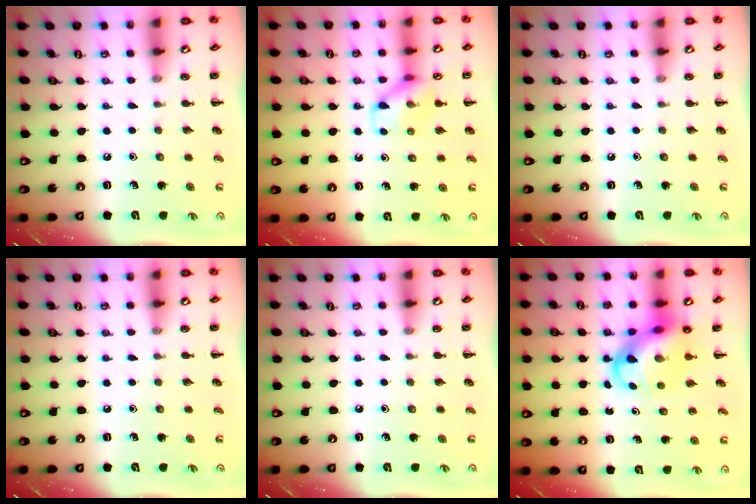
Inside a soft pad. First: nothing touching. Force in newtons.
{"total": 11.9, "press": 11.8, "slide": 1.4}
{"total": 0.0}
{"total": 0.0}
{"total": 0.0}
{"total": 8.8, "press": 8.4, "slide": 2.4}